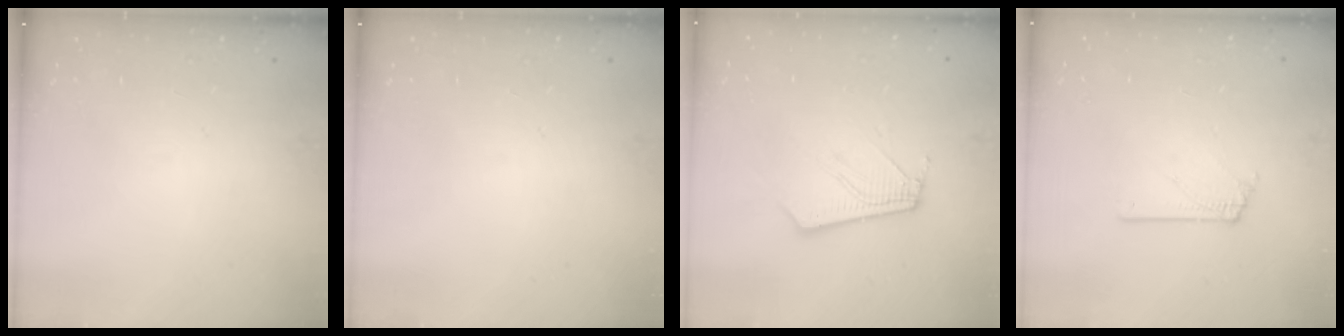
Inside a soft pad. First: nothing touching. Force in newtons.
{"total": 0.0}
{"total": 8.2, "press": 8.1, "slide": 1.1}
{"total": 1.4, "press": 1.4, "slide": 0.2}